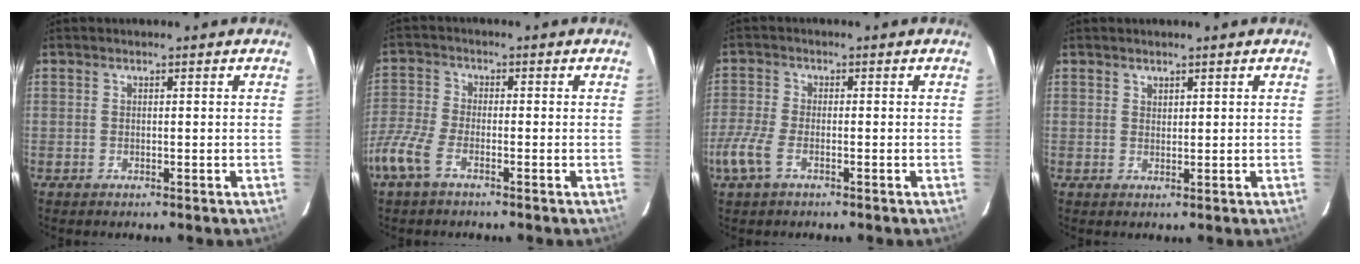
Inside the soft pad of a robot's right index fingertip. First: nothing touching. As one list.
[{"total": 7.5, "force": [-4.7, 2.9, 5.0], "torque": [-0.129, -0.005, -0.105]}, {"total": 5.8, "force": [-3.0, 2.5, 4.3], "torque": [-0.111, -0.007, -0.062]}, {"total": 1.1, "force": [0.9, 0.7, 0.1], "torque": [-0.001, 0.002, 0.017]}]